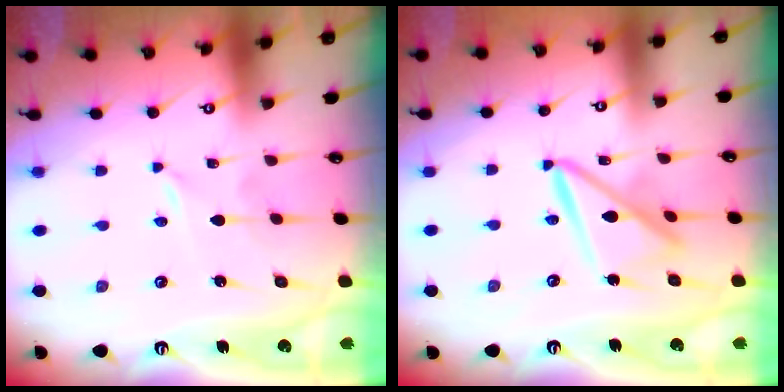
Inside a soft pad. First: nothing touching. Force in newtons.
{"total": 12.3, "press": 12.3, "slide": 1.2}